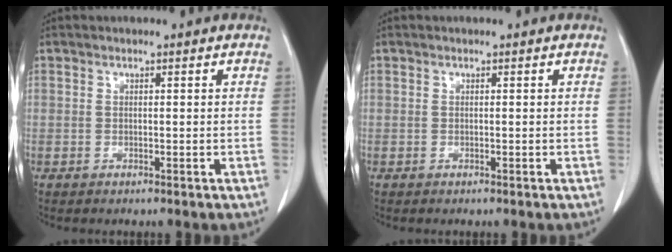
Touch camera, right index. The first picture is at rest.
{"total": 0.0}